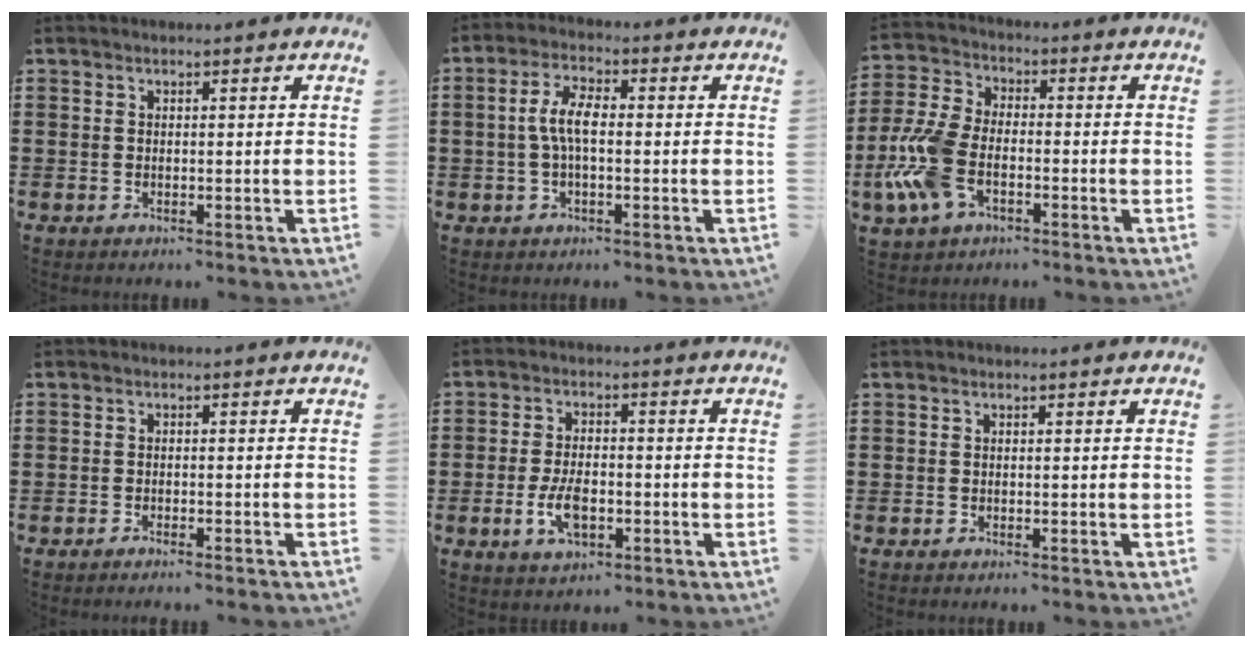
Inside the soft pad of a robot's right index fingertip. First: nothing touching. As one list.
[{"total": 5.4, "force": [-0.3, 2.1, 5.0], "torque": [-0.105, 0.004, -0.010]}, {"total": 9.0, "force": [-3.3, 5.1, 6.7], "torque": [-0.177, -0.003, -0.068]}, {"total": 1.1, "force": [-1.1, -0.2, 0.2], "torque": [-0.005, 0.001, -0.023]}, {"total": 5.7, "force": [-1.8, 2.8, 4.6], "torque": [-0.105, -0.003, -0.036]}, {"total": 0.0}]